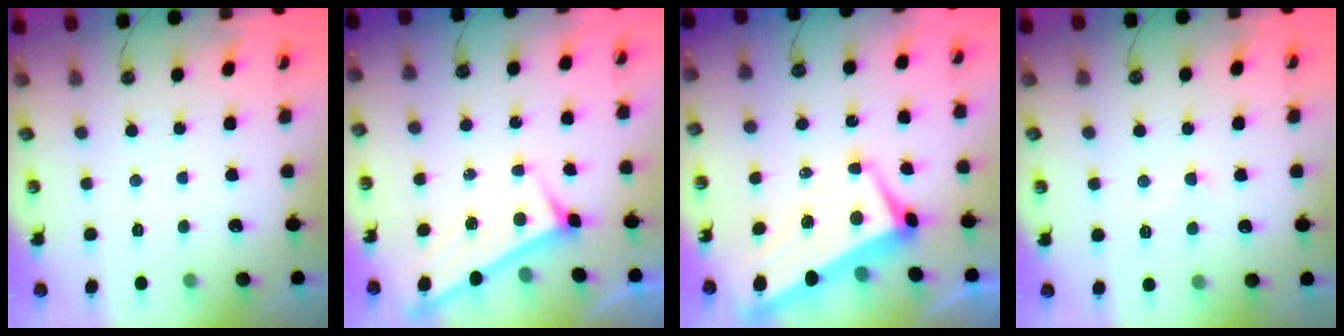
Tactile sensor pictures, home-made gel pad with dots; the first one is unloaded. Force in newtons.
{"total": 3.0, "press": 3.0, "slide": 0.2}
{"total": 1.8, "press": 1.2, "slide": 1.3}
{"total": 2.7, "press": 2.7, "slide": 0.4}